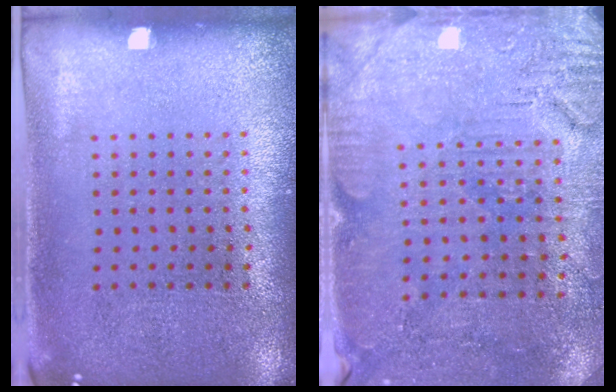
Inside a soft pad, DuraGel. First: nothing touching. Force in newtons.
{"total": 3.0, "press": 2.9, "slide": 0.8}